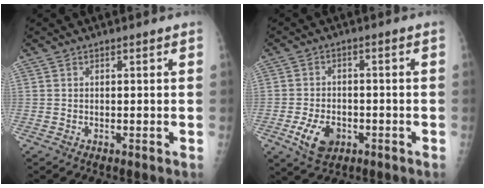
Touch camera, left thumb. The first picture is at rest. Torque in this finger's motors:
{"motor_torque": [-0.37, 0.72, 0.68, 0.33, 0.08]}